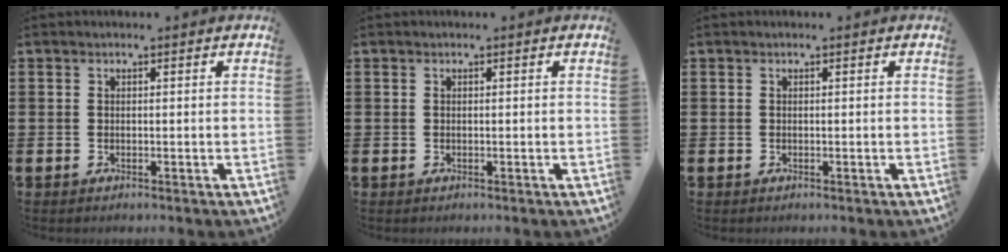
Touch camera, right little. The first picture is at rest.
{"total": 0.0}
{"total": 0.0}